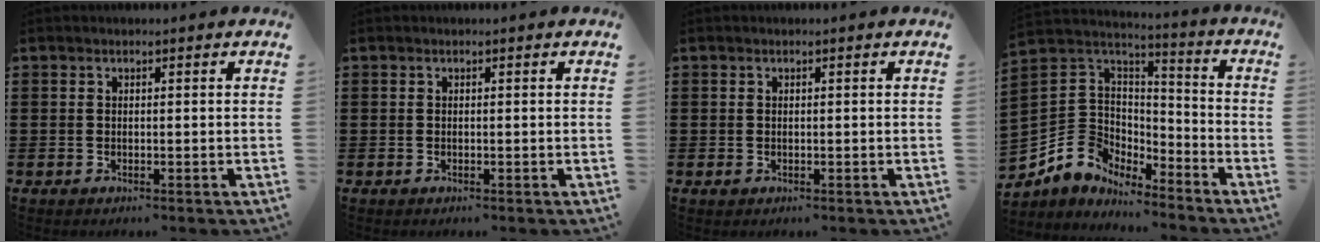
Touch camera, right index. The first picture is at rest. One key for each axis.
{"total": 0.0}
{"total": 0.5, "fx": -0.1, "fy": 0.4, "fz": 0.2, "tx": -0.005, "ty": 0.003, "tz": -0.002}
{"total": 7.6, "fx": -2.9, "fy": 6.9, "fz": 0.9, "tx": -0.064, "ty": -0.001, "tz": -0.056}